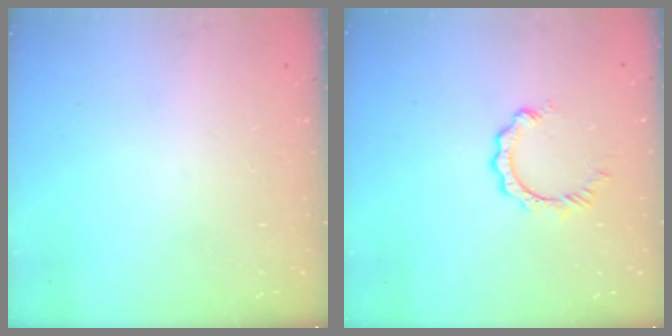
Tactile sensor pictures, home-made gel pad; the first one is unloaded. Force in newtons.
{"total": 2.9, "press": 2.9, "slide": 0.4}